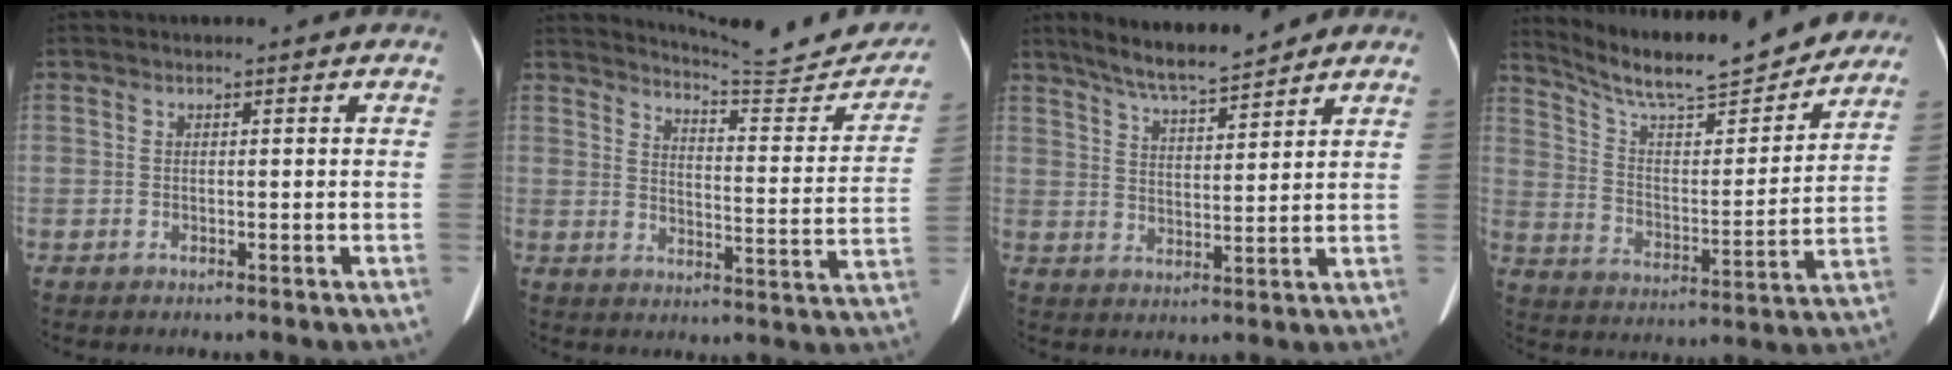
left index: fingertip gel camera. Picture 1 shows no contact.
{"total": 17.0, "force": [16.4, 1.4, 4.4], "torque": [-0.051, -0.070, 0.195]}
{"total": 9.8, "force": [8.5, 1.1, 4.7], "torque": [-0.078, 0.014, 0.144]}
{"total": 21.9, "force": [19.6, 3.7, 8.9], "torque": [-0.144, -0.002, 0.288]}